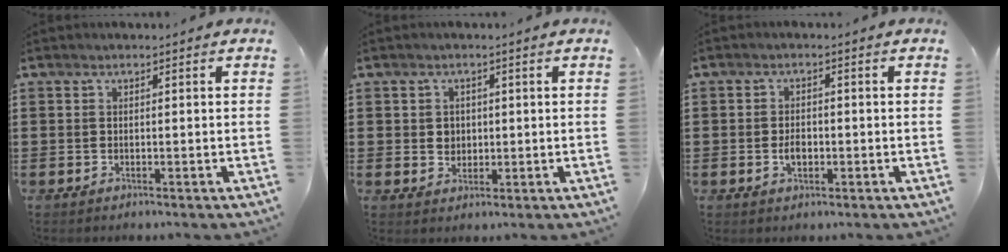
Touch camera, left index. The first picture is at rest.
{"total": 2.3, "force": [0.5, 2.0, 0.9], "torque": [-0.017, 0.005, 0.005]}
{"total": 2.6, "force": [-0.5, 1.4, 2.1], "torque": [-0.041, 0.002, -0.009]}